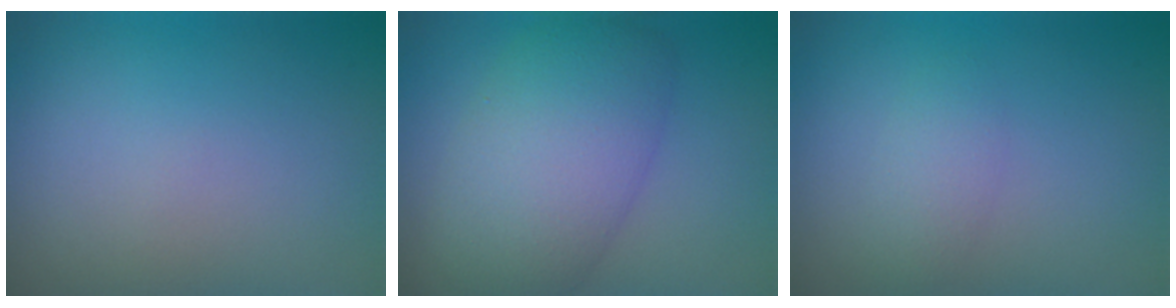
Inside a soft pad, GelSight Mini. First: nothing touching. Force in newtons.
{"total": 7.9, "press": 7.9, "slide": 0.6}
{"total": 1.9, "press": 1.9, "slide": 0.1}